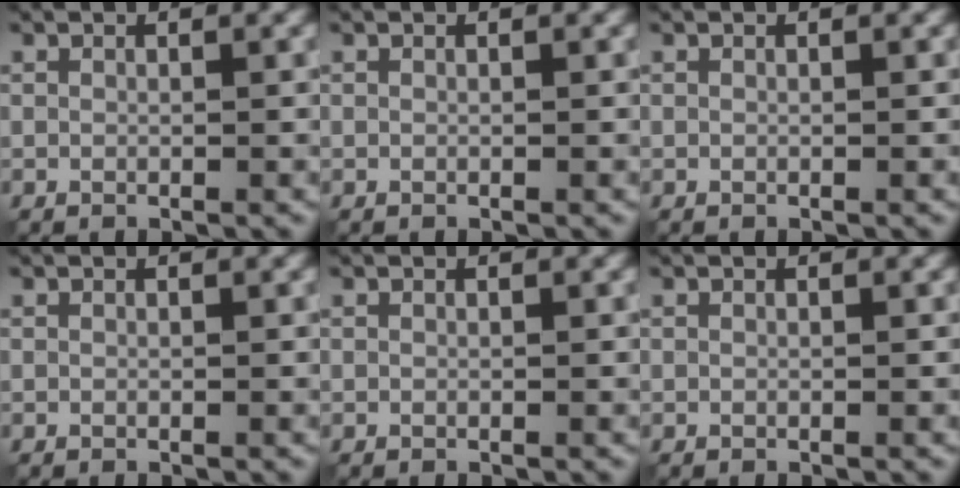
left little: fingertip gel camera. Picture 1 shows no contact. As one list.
[{"total": 0.0}, {"total": 0.0}, {"total": 0.0}, {"total": 0.0}, {"total": 0.0}]